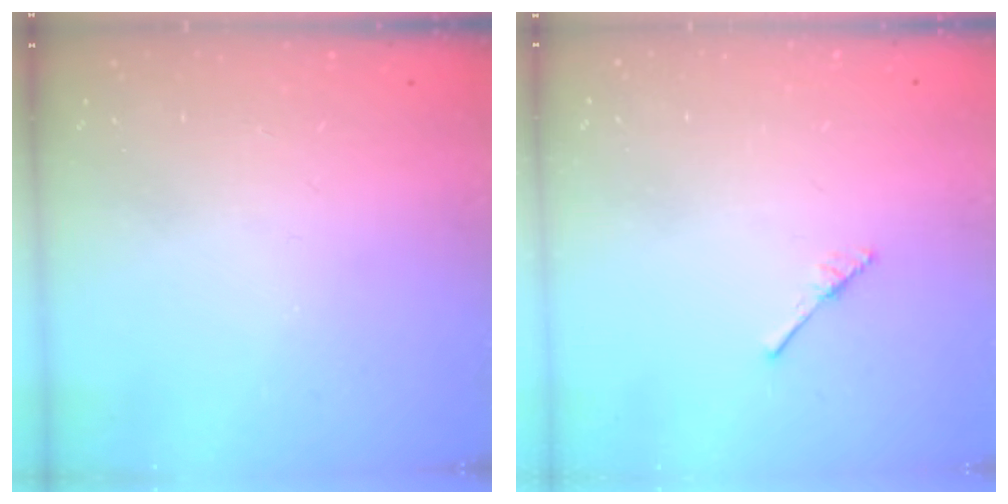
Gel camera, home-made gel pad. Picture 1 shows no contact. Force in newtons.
{"total": 2.5, "press": 2.4, "slide": 0.3}